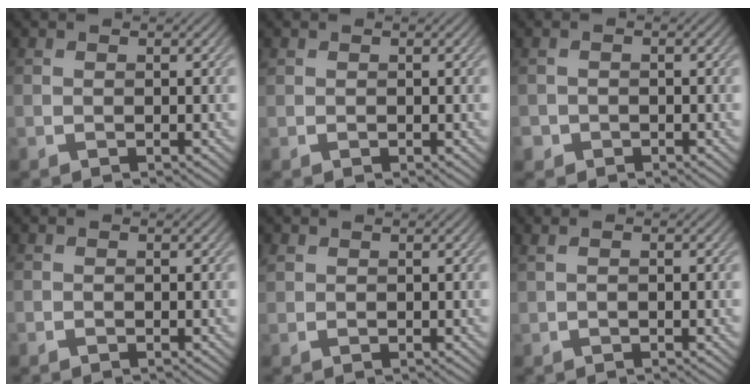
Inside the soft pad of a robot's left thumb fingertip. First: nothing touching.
{"total": 0.6, "force": [0.3, 0.5, 0.1], "torque": [-0.001, -0.002, 0.005]}
{"total": 1.6, "force": [-0.9, 1.3, 0.3], "torque": [-0.006, -0.006, -0.018]}
{"total": 0.5, "force": [-0.4, 0.3, 0.2], "torque": [-0.003, -0.003, -0.006]}
{"total": 1.1, "force": [0.6, 0.9, 0.3], "torque": [-0.007, 0.002, 0.012]}
{"total": 1.1, "force": [0.2, 0.4, 1.0], "torque": [-0.021, 0.002, 0.002]}